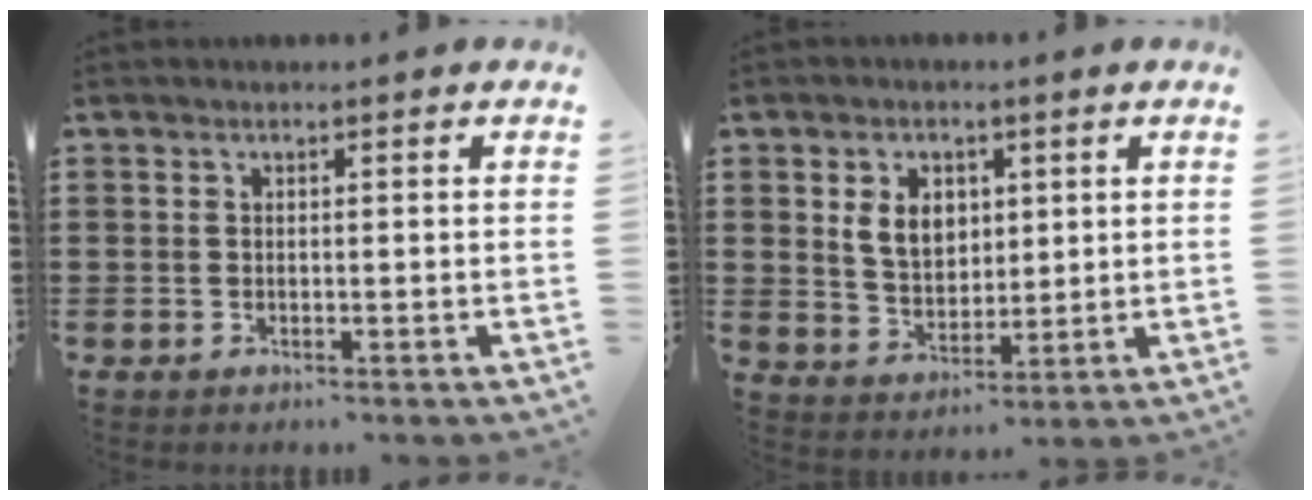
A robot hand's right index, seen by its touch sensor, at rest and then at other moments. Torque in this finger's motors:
{"motor_torque": [0.99, 0.54, 0.18, 0.09]}